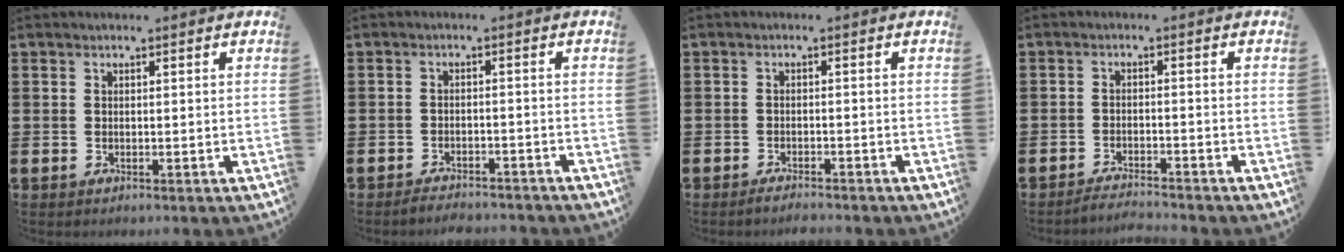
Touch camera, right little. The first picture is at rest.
{"total": 2.2, "force": [-2.2, 0.0, 0.0], "torque": [-0.006, 0.004, -0.045]}
{"total": 1.6, "force": [-1.5, 0.0, 0.4], "torque": [-0.010, 0.002, -0.030]}
{"total": 2.1, "force": [-2.1, -0.2, 0.2], "torque": [-0.005, 0.003, -0.043]}